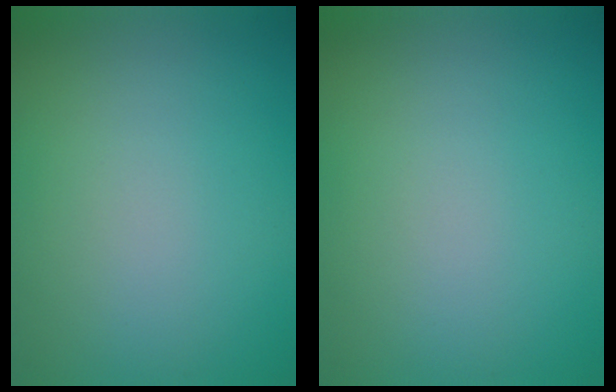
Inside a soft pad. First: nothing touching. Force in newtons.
{"total": 0.0}